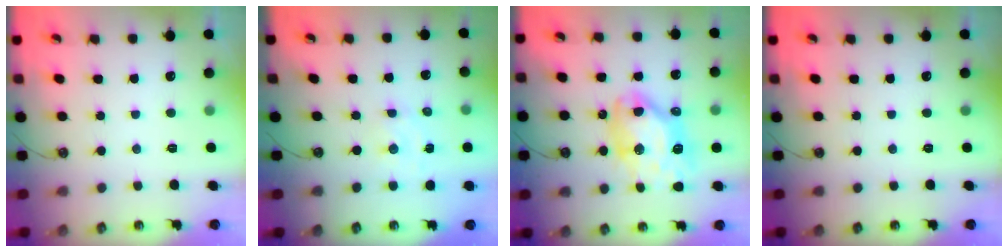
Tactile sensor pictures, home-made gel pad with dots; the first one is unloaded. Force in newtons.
{"total": 2.1, "press": 2.1, "slide": 0.5}
{"total": 15.2, "press": 15.1, "slide": 1.4}
{"total": 0.0}